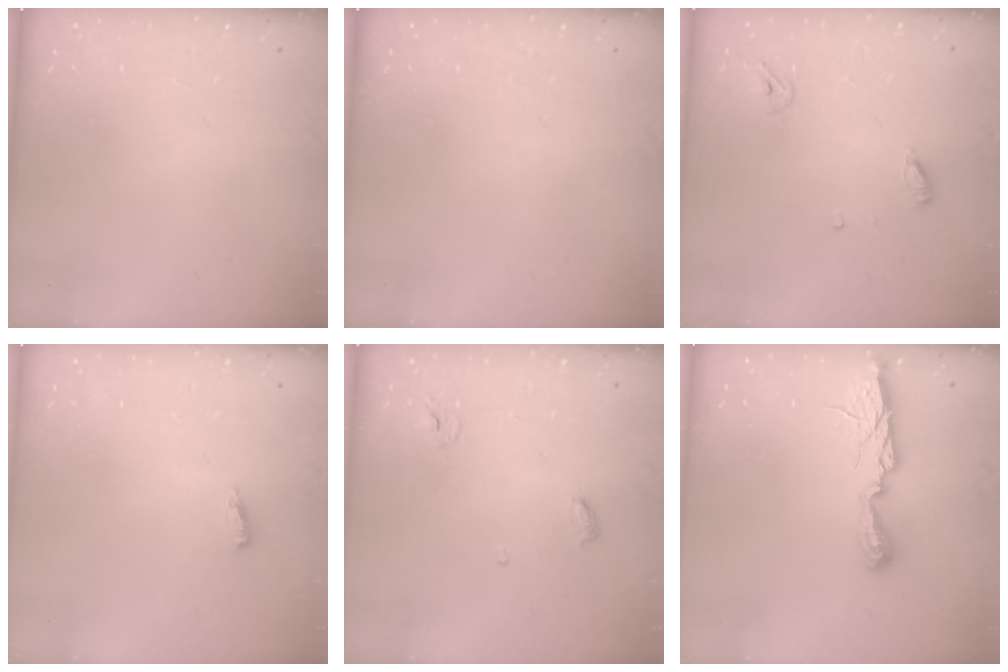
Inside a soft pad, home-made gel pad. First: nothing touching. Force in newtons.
{"total": 0.0}
{"total": 5.0, "press": 5.0, "slide": 0.4}
{"total": 2.7, "press": 2.5, "slide": 1.0}
{"total": 4.0, "press": 4.0, "slide": 0.3}
{"total": 9.9, "press": 9.9, "slide": 0.3}